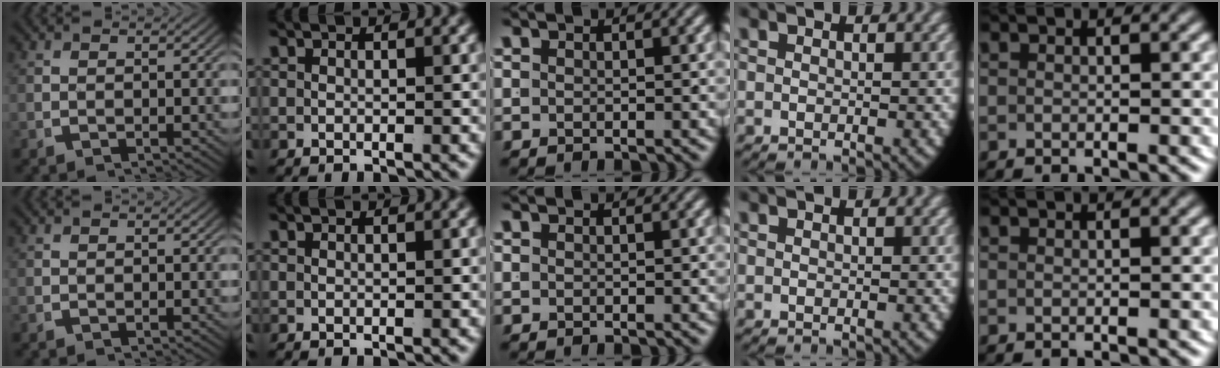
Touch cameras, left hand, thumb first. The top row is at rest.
{}